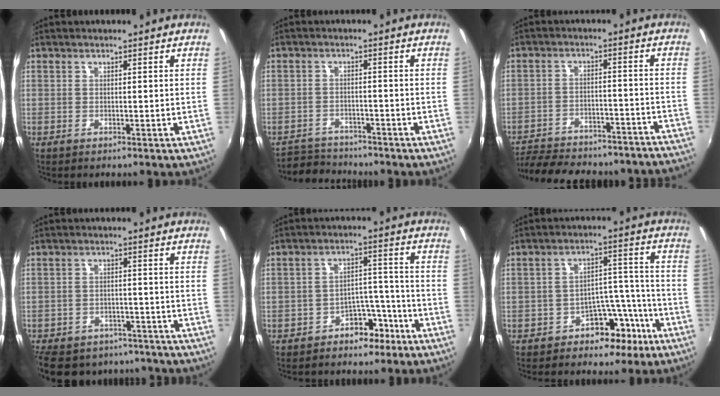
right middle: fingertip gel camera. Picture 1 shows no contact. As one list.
[{"total": 5.5, "force": [-5.1, 2.1, 0.1], "torque": [-0.020, 0.014, -0.091]}, {"total": 24.3, "force": [-21.7, 5.9, 9.0], "torque": [-0.182, 0.002, -0.277]}, {"total": 18.0, "force": [-14.4, 8.5, 6.7], "torque": [-0.163, 0.007, -0.190]}, {"total": 7.4, "force": [-5.2, 4.6, 2.6], "torque": [-0.032, 0.043, -0.064]}, {"total": 8.7, "force": [-6.0, 5.4, 3.4], "torque": [-0.034, 0.048, -0.075]}]